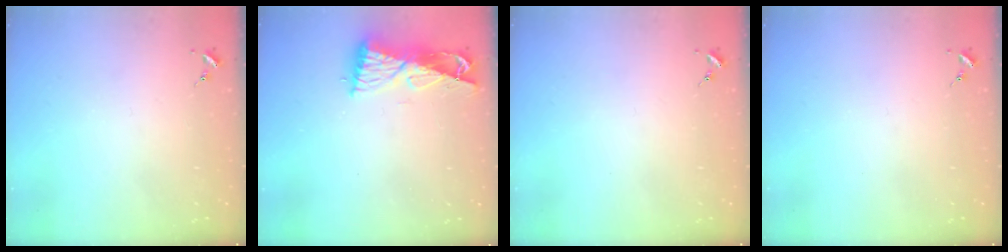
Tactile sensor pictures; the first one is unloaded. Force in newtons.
{"total": 9.3, "press": 9.3, "slide": 1.0}
{"total": 0.0}
{"total": 0.0}